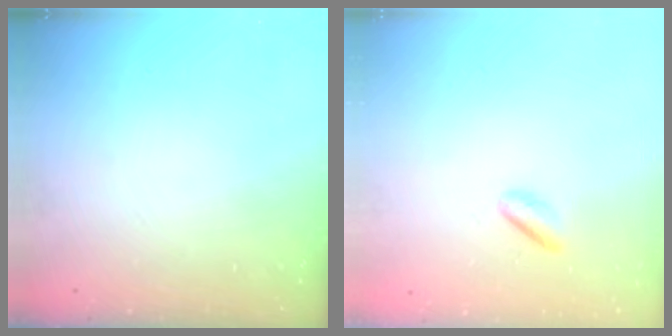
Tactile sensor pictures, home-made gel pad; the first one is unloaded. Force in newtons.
{"total": 1.2, "press": 0.9, "slide": 0.7}